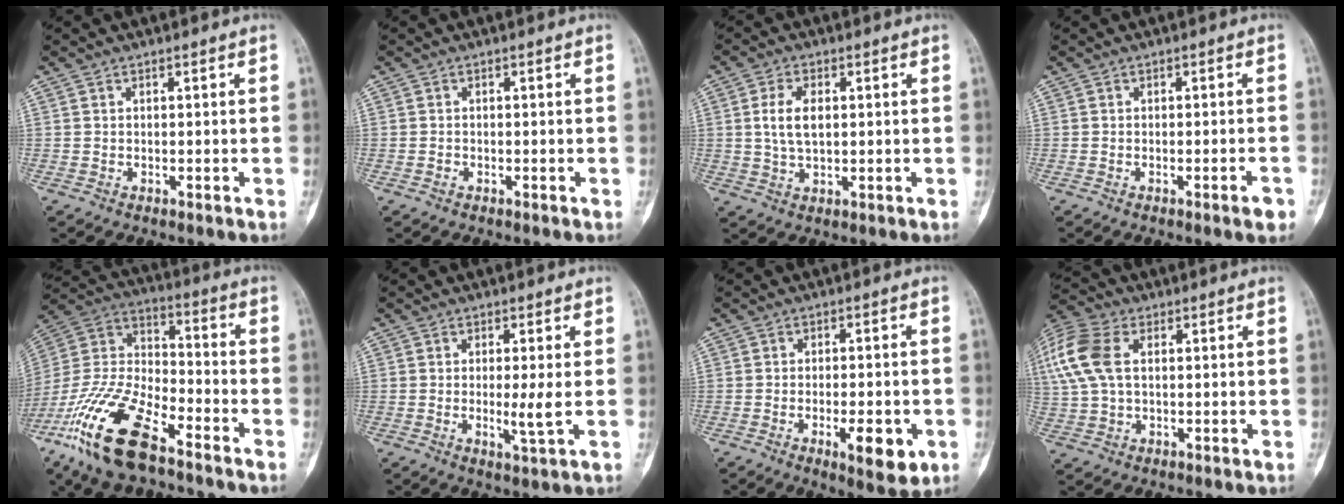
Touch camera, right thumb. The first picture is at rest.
{"total": 0.6, "force": [-0.3, 0.4, 0.2], "torque": [-0.004, 0.002, -0.008]}
{"total": 5.9, "force": [0.9, 3.3, 4.9], "torque": [-0.091, -0.002, 0.018]}
{"total": 2.3, "force": [-1.3, 0.3, 1.9], "torque": [-0.024, 0.005, -0.016]}
{"total": 20.7, "force": [-12.7, 7.9, 14.4], "torque": [-0.316, 0.040, -0.245]}
{"total": 3.7, "force": [0.0, 0.0, 3.7], "torque": [-0.076, -0.013, -0.001]}
{"total": 8.1, "force": [-2.8, 2.8, 7.0], "torque": [-0.094, -0.001, -0.033]}
{"total": 16.4, "force": [4.5, 10.5, 11.7], "torque": [-0.303, 0.026, 0.083]}